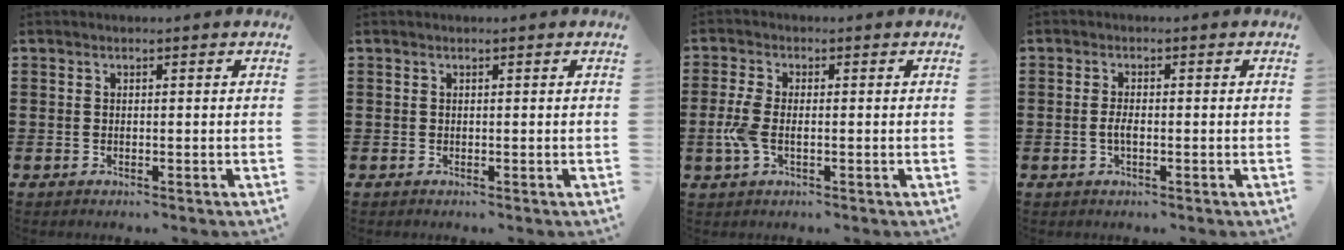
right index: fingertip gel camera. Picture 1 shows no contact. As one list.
[{"total": 0.0}, {"total": 4.1, "force": [-0.9, 1.8, 3.6], "torque": [-0.097, -0.011, -0.025]}, {"total": 2.0, "force": [-0.4, 0.5, 1.9], "torque": [-0.043, -0.003, -0.011]}]